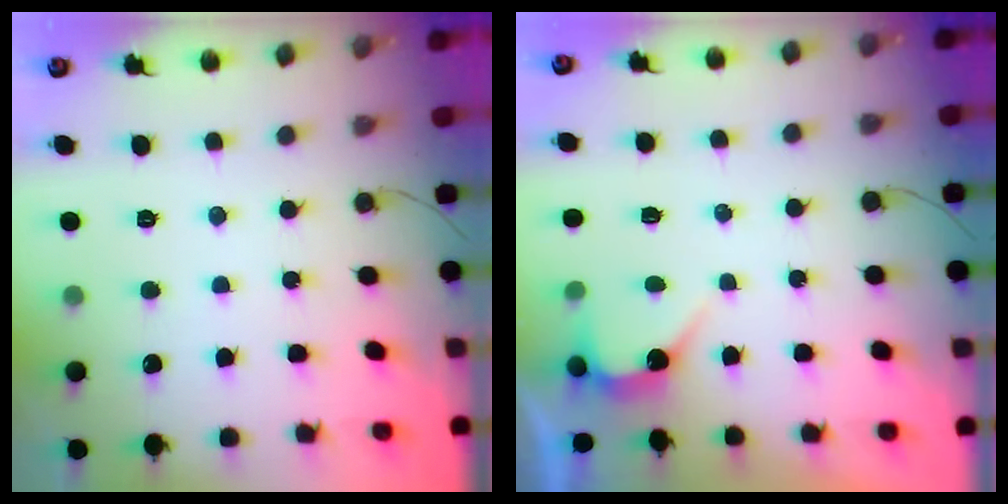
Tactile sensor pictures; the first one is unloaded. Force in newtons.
{"total": 4.1, "press": 4.1, "slide": 0.3}